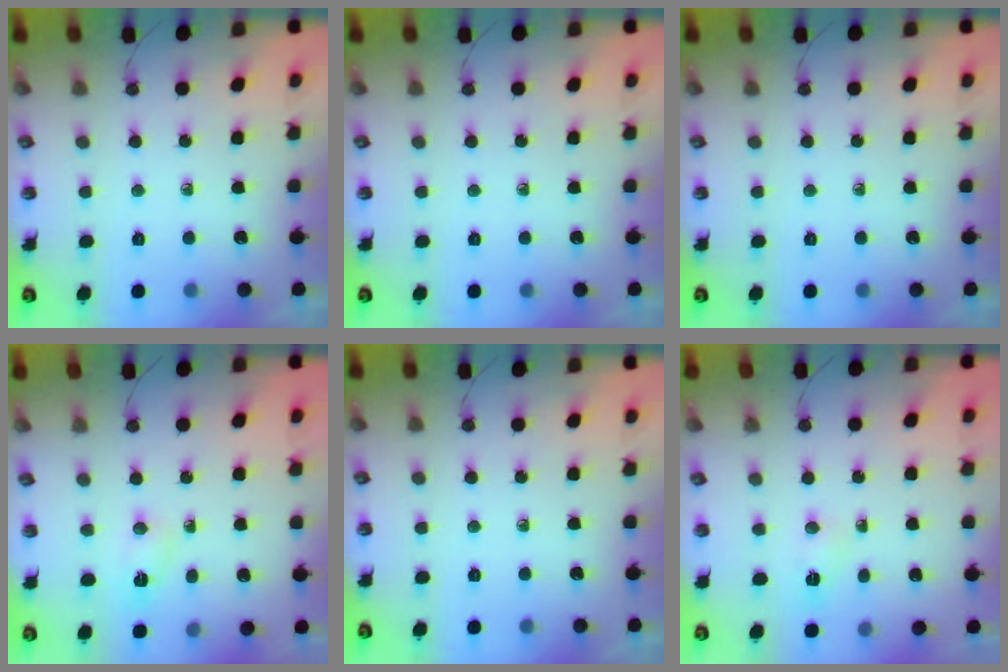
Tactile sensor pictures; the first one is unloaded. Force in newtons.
{"total": 0.0}
{"total": 0.0}
{"total": 2.2, "press": 2.1, "slide": 0.6}
{"total": 0.0}
{"total": 4.3, "press": 3.6, "slide": 2.5}